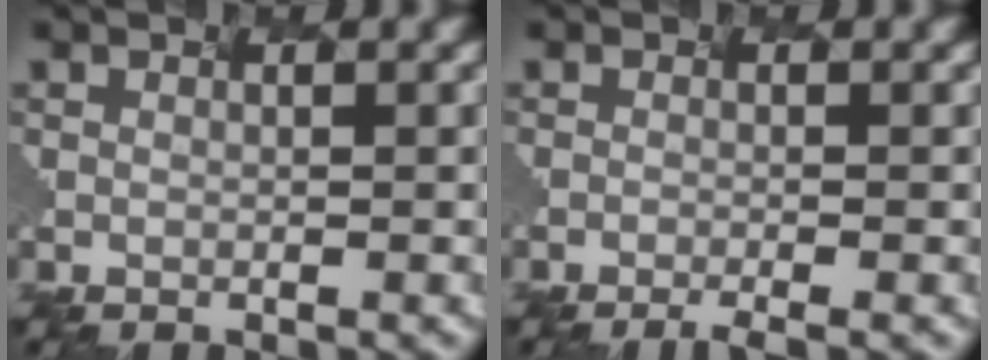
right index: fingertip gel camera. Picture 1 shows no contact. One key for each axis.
{"total": 2.0, "fx": -1.6, "fy": -0.2, "fz": 1.2, "tx": -0.012, "ty": -0.005, "tz": -0.003}